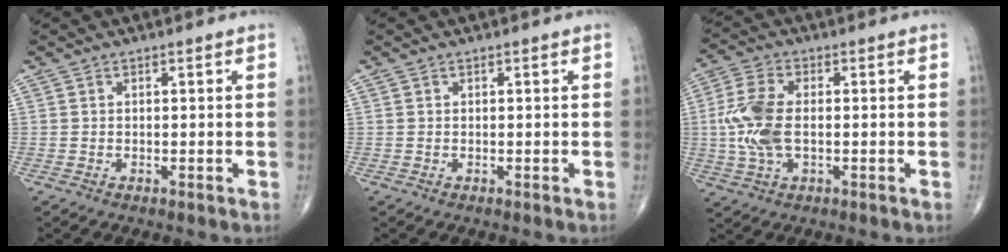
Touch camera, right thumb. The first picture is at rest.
{"total": 0.0}
{"total": 9.7, "force": [-0.3, 5.1, 8.3], "torque": [-0.194, 0.007, -0.008]}